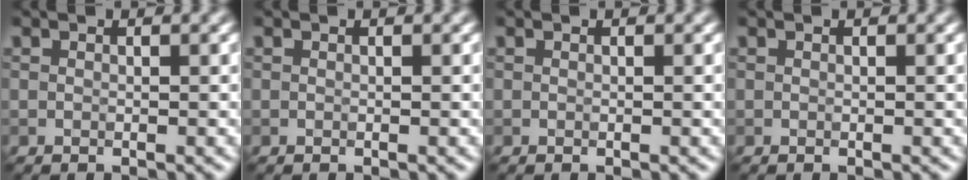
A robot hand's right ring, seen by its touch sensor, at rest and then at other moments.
{"total": 0.0}
{"total": 0.0}
{"total": 0.0}